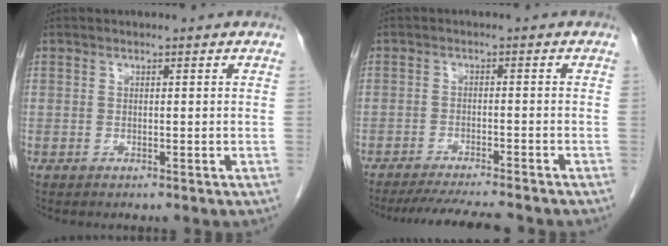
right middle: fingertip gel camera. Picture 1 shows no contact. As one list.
[{"total": 9.2, "force": [-8.3, 0.1, 3.9], "torque": [-0.059, -0.018, -0.124]}]